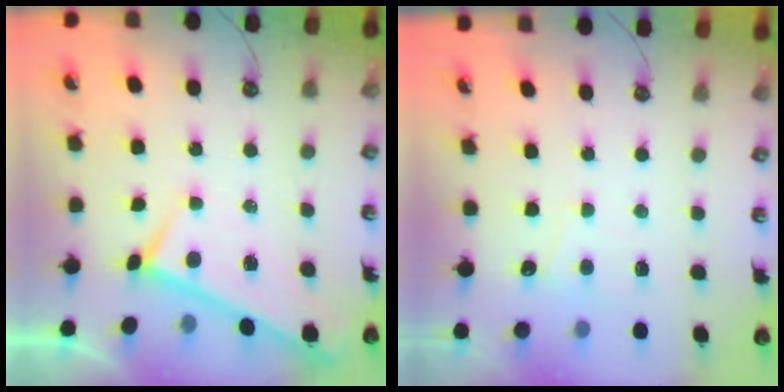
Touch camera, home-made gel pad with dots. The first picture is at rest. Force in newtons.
{"total": 2.3, "press": 2.2, "slide": 0.3}